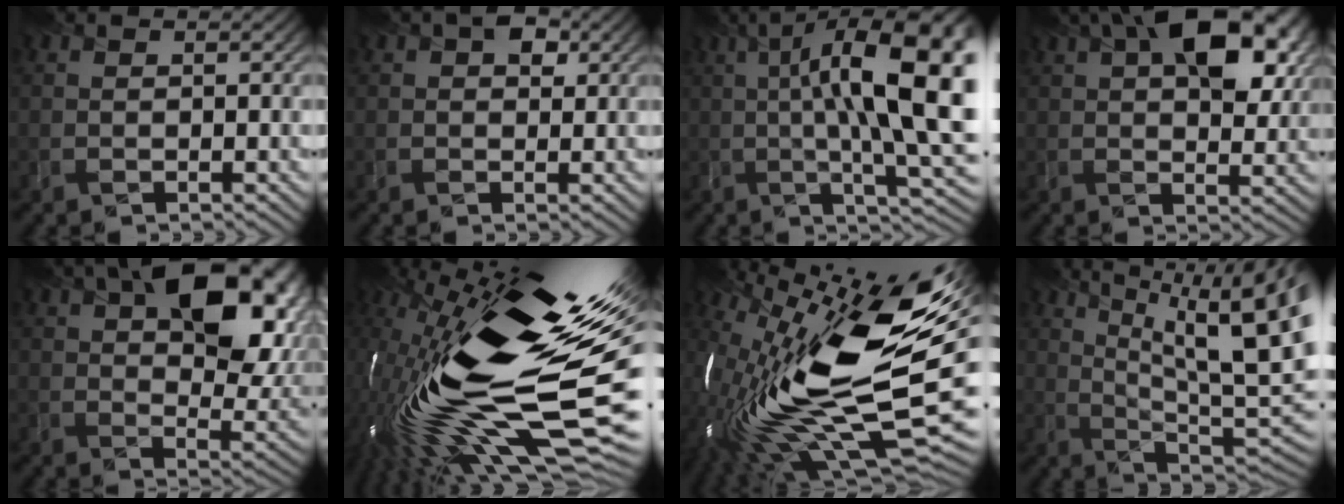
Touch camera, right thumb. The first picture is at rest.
{"total": 2.7, "force": [0.9, 2.0, 1.6], "torque": [-0.021, 0.002, 0.015]}
{"total": 17.3, "force": [2.1, 5.0, 16.4], "torque": [-0.238, 0.024, 0.043]}
{"total": 14.5, "force": [5.9, 7.1, 11.2], "torque": [-0.162, 0.018, 0.076]}
{"total": 18.4, "force": [7.3, 9.8, 13.8], "torque": [-0.180, 0.023, 0.095]}
{"total": 21.0, "force": [-0.8, 8.4, 19.2], "torque": [-0.377, -0.051, -0.011]}
{"total": 20.4, "force": [0.2, 8.8, 18.5], "torque": [-0.363, -0.029, 0.003]}
{"total": 18.1, "force": [6.9, 6.3, 15.5], "torque": [-0.215, 0.028, 0.116]}